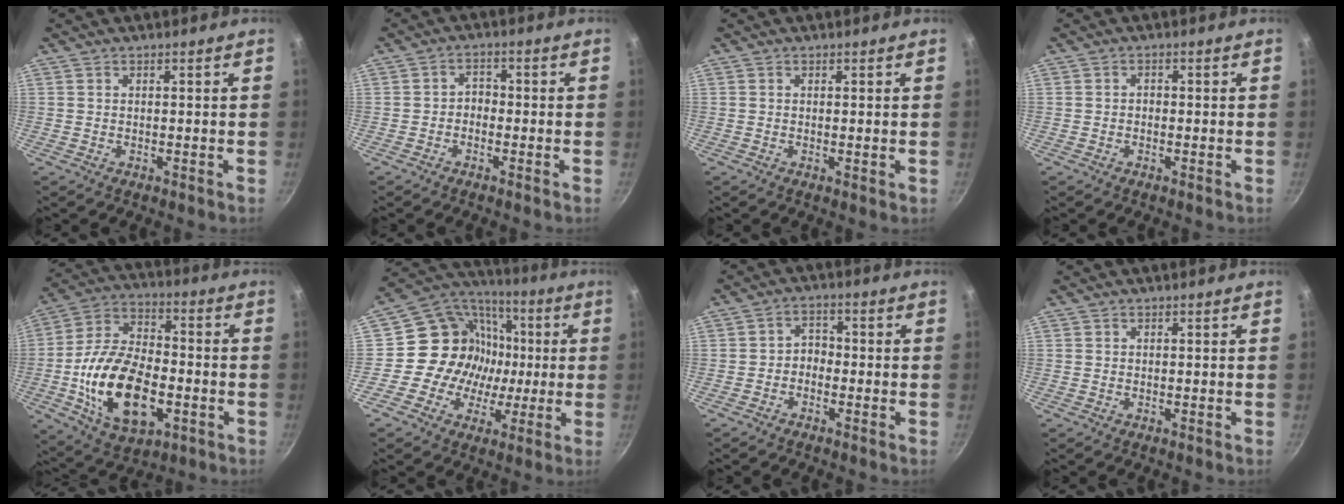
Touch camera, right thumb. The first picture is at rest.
{"total": 2.5, "force": [-1.0, 1.9, 1.3], "torque": [-0.011, 0.018, -0.024]}
{"total": 0.7, "force": [0.0, 0.0, 0.7], "torque": [-0.009, -0.004, -0.003]}
{"total": 1.0, "force": [-0.3, 0.8, 0.5], "torque": [-0.008, 0.005, -0.007]}
{"total": 21.2, "force": [-4.9, 12.2, 16.7], "torque": [-0.291, 0.025, -0.084]}
{"total": 15.8, "force": [-0.5, 14.6, 6.0], "torque": [-0.059, 0.026, -0.017]}
{"total": 3.1, "force": [-1.3, 2.3, 1.6], "torque": [-0.012, 0.022, -0.030]}
{"total": 0.0}